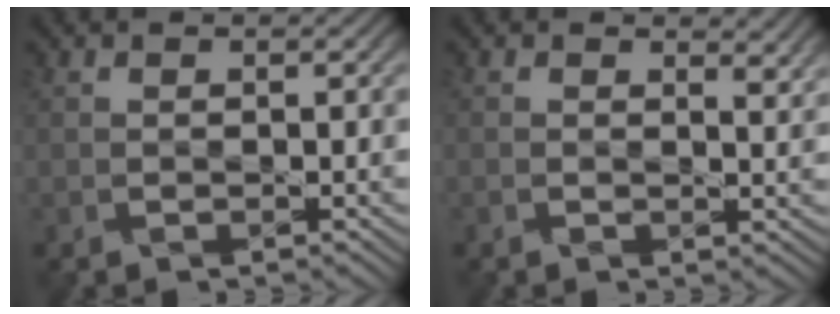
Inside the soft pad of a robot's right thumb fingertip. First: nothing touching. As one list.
[{"total": 1.6, "force": [0.8, 0.8, 1.1], "torque": [-0.024, -0.003, 0.016]}]